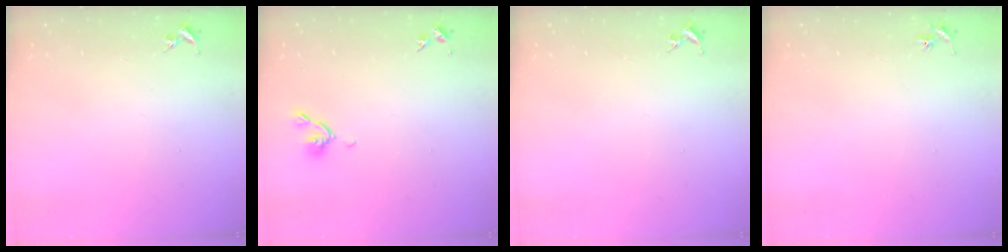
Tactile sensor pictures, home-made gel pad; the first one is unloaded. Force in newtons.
{"total": 5.6, "press": 5.5, "slide": 1.0}
{"total": 0.0}
{"total": 2.9, "press": 2.9, "slide": 0.3}